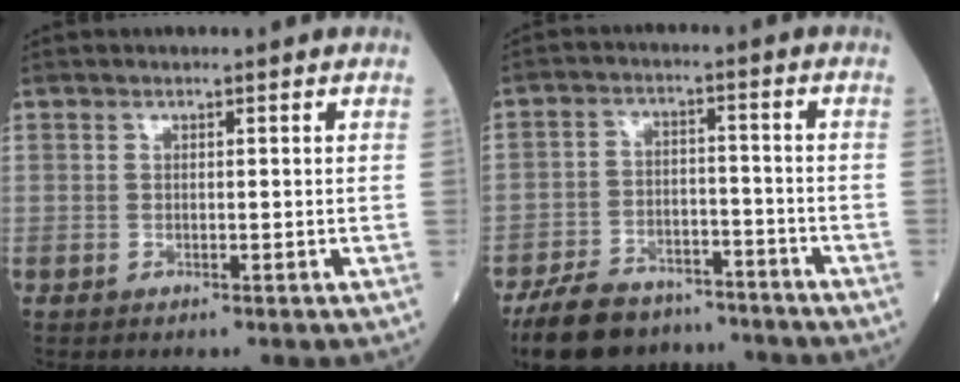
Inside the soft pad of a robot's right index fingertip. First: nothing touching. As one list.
[{"total": 15.0, "force": [-12.4, 6.3, 5.5], "torque": [-0.099, 0.014, -0.205]}]